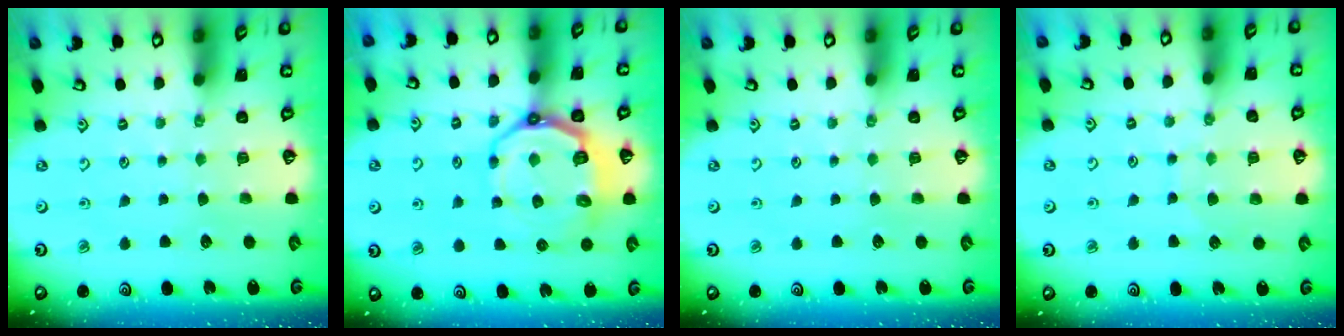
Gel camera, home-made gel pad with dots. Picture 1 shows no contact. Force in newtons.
{"total": 13.3, "press": 12.7, "slide": 3.9}
{"total": 0.0}
{"total": 6.7, "press": 6.7, "slide": 0.4}